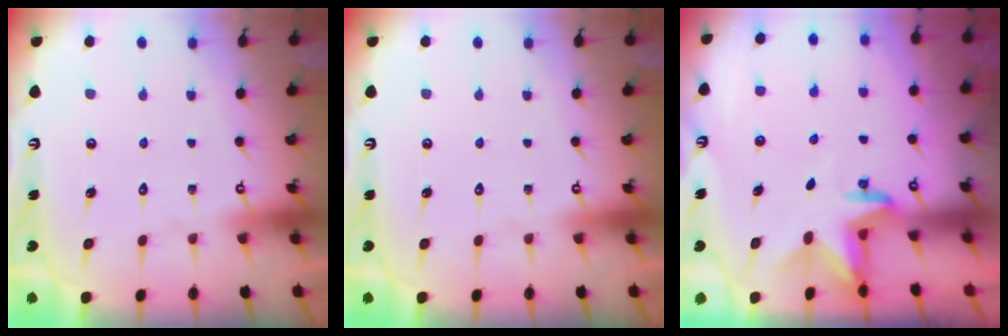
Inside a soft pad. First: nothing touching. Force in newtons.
{"total": 0.0}
{"total": 3.0, "press": 2.9, "slide": 0.7}